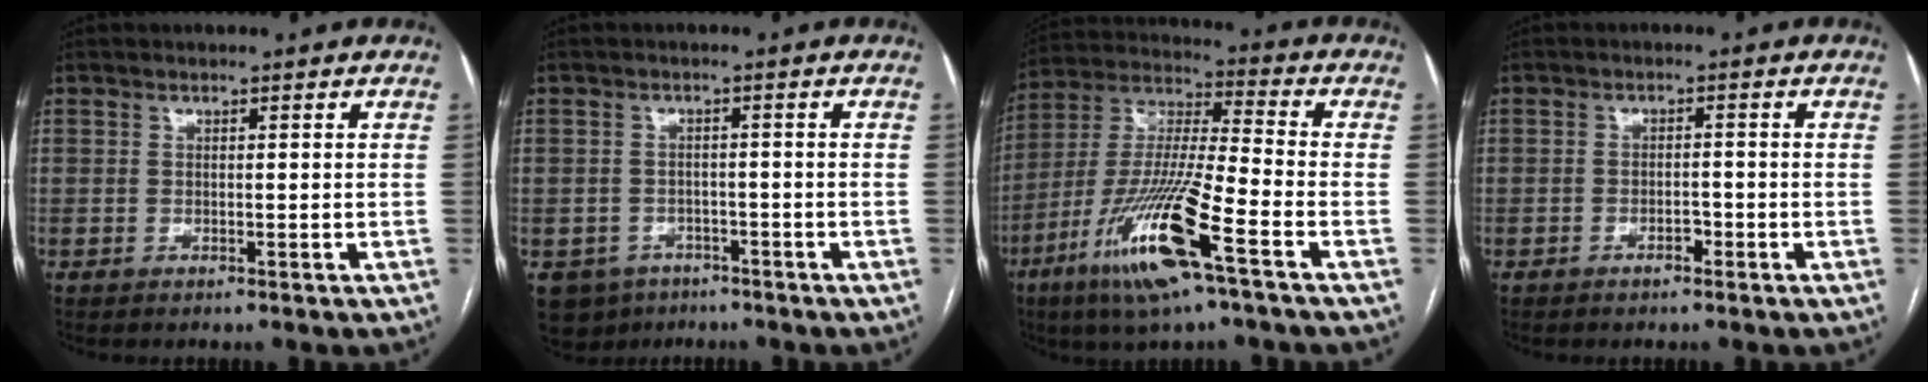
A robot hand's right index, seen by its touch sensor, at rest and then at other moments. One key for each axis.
{"total": 6.0, "fx": -3.9, "fy": 4.5, "fz": 0.9, "tx": -0.010, "ty": 0.004, "tz": -0.055}
{"total": 17.3, "fx": -8.5, "fy": 1.1, "fz": 15.0, "tx": -0.318, "ty": -0.031, "tz": -0.162}
{"total": 1.9, "fx": -1.2, "fy": 0.8, "fz": 1.2, "tx": -0.019, "ty": 0.003, "tz": -0.020}